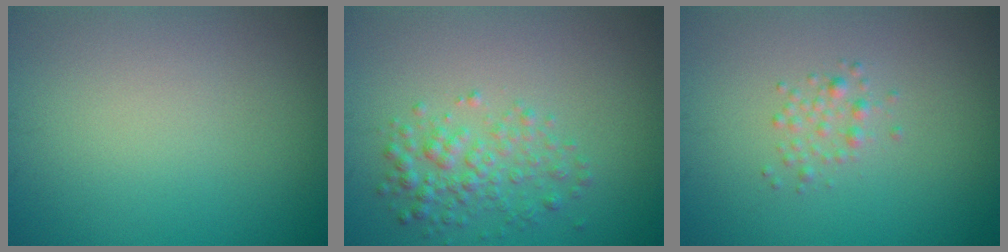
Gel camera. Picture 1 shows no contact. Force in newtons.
{"total": 3.0, "press": 3.0, "slide": 0.1}
{"total": 1.3, "press": 1.3, "slide": 0.0}